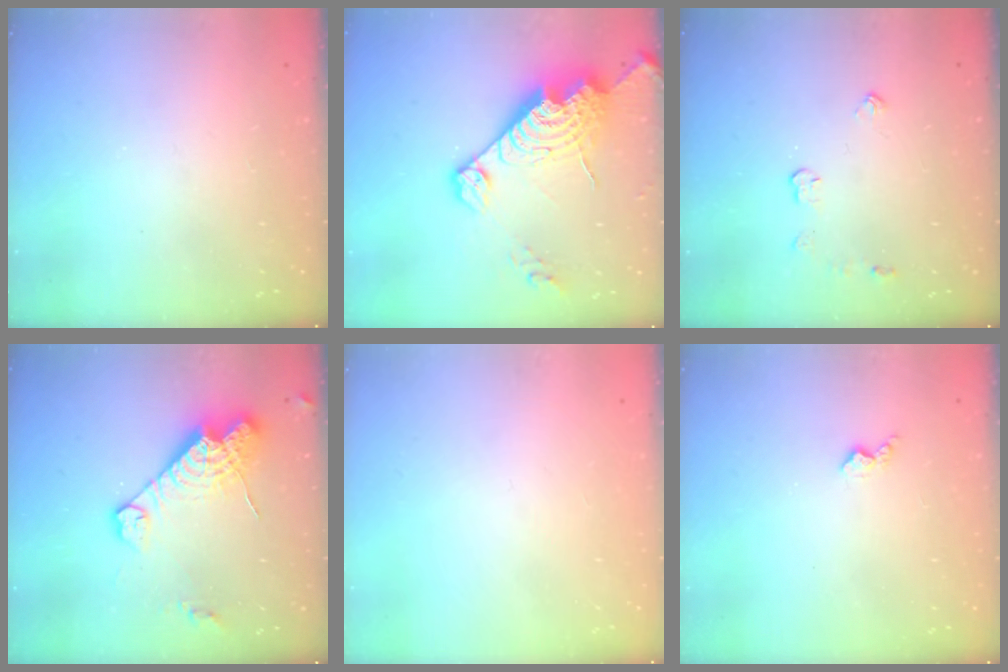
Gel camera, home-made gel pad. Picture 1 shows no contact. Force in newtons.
{"total": 21.1, "press": 21.0, "slide": 2.1}
{"total": 3.7, "press": 3.7, "slide": 0.6}
{"total": 16.3, "press": 16.2, "slide": 1.5}
{"total": 0.0}
{"total": 2.9, "press": 2.9, "slide": 0.5}